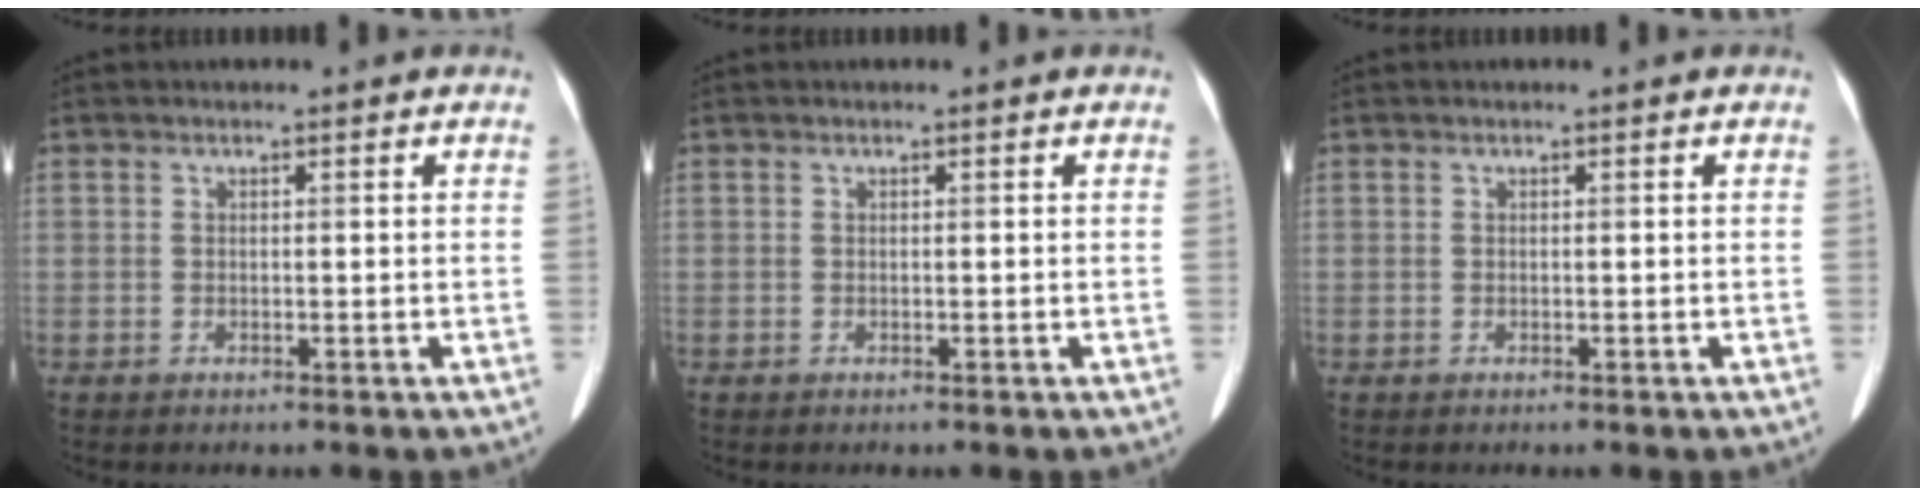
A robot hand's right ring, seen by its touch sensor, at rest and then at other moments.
{"total": 0.0}
{"total": 0.0}